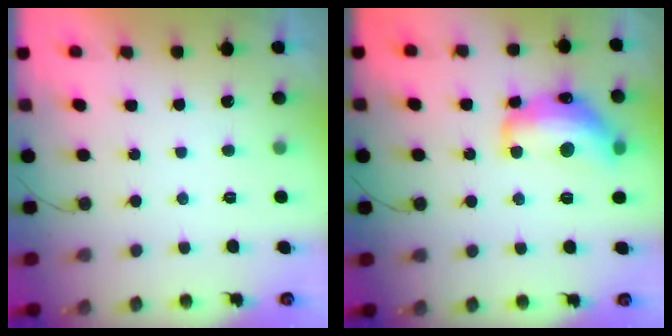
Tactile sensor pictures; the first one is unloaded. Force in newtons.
{"total": 16.5, "press": 16.5, "slide": 0.7}